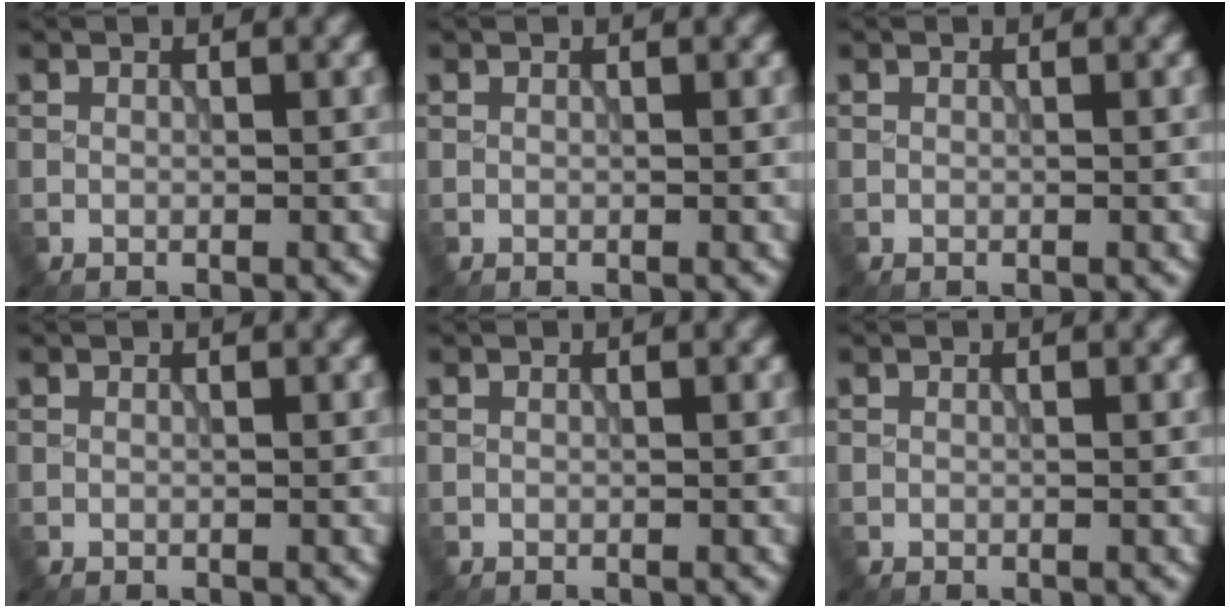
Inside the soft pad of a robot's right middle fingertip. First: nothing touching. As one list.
[{"total": 0.0}, {"total": 0.0}, {"total": 0.0}, {"total": 0.0}, {"total": 0.0}]